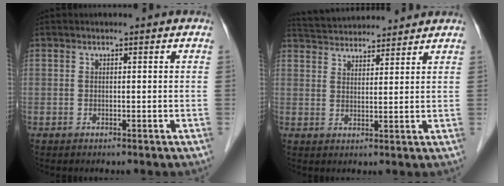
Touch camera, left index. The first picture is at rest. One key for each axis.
{"total": 9.9, "fx": 9.5, "fy": 1.6, "fz": 2.2, "tx": -0.040, "ty": 0.029, "tz": 0.148}